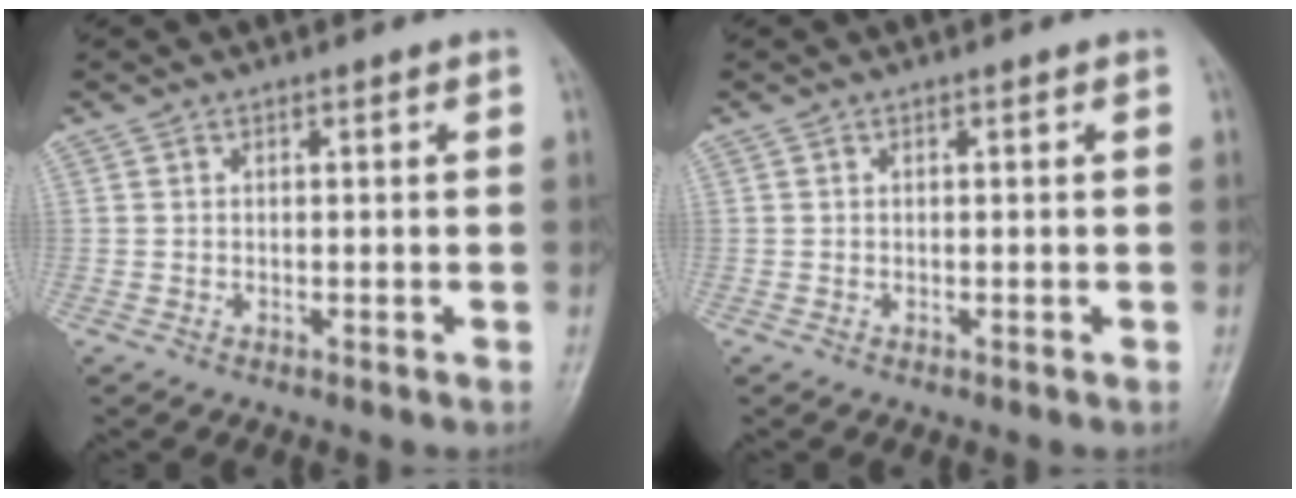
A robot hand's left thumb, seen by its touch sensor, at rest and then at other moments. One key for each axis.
{"total": 0.0}